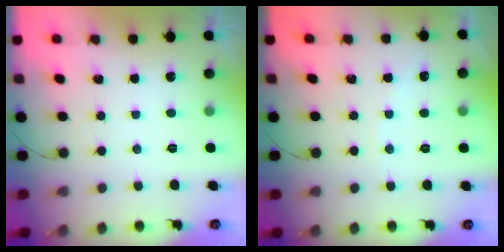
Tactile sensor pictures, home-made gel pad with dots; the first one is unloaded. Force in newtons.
{"total": 2.7, "press": 2.7, "slide": 0.5}